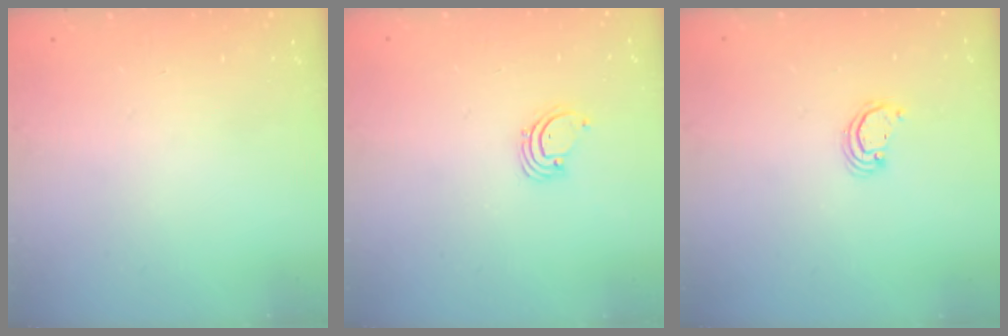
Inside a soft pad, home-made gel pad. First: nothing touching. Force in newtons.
{"total": 1.6, "press": 1.6, "slide": 0.1}
{"total": 2.2, "press": 2.2, "slide": 0.2}